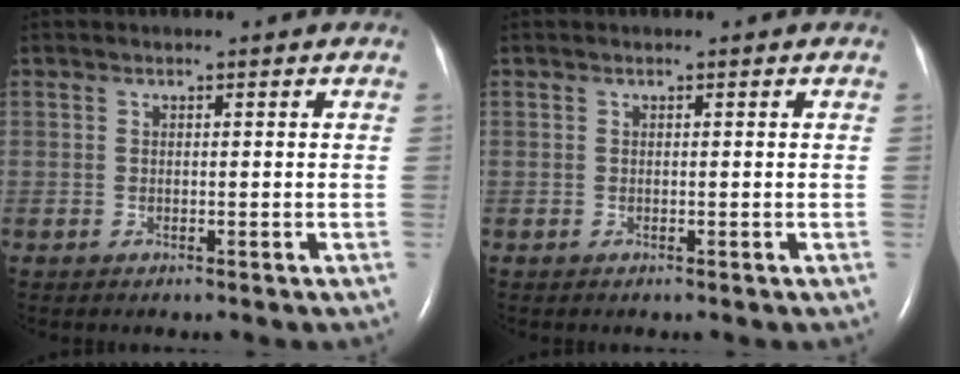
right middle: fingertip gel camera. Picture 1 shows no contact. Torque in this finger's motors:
{"motor_torque": [0.01, -0.01, 0.00, 0.00]}